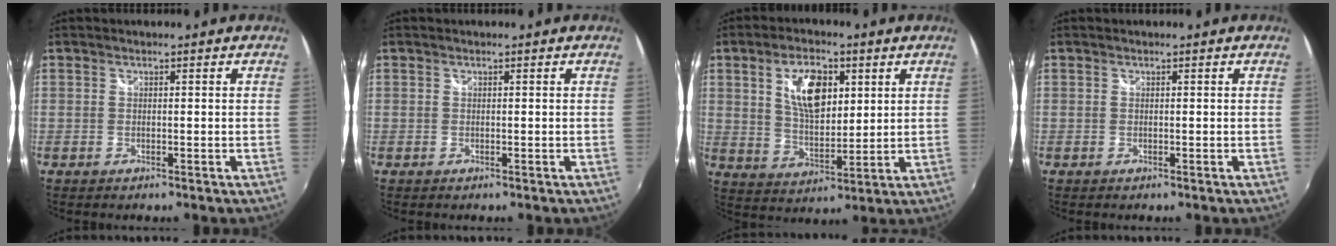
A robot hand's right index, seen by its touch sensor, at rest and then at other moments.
{"total": 0.0}
{"total": 10.8, "force": [3.9, 5.4, 8.5], "torque": [-0.153, 0.009, 0.074]}
{"total": 0.0}